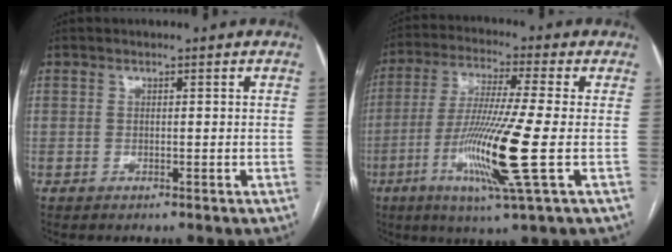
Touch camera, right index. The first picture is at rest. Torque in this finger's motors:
{"motor_torque": [1.91, -0.24, 0.71, 0.21]}